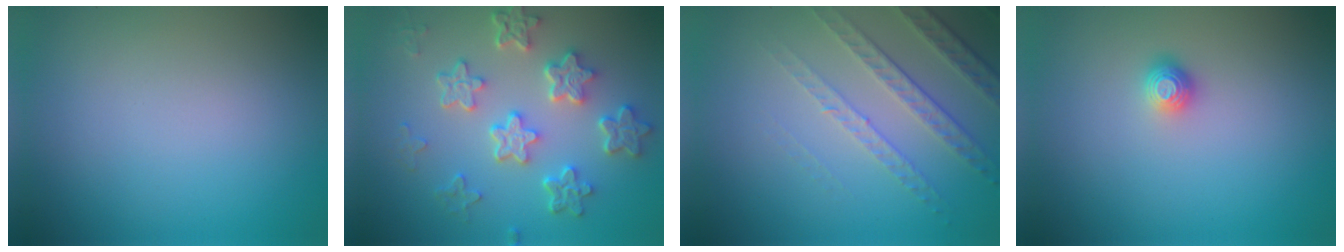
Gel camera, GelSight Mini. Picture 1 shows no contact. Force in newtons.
{"total": 6.0, "press": 4.6, "slide": 3.8}
{"total": 4.6, "press": 3.2, "slide": 3.3}
{"total": 1.1, "press": 1.0, "slide": 0.5}